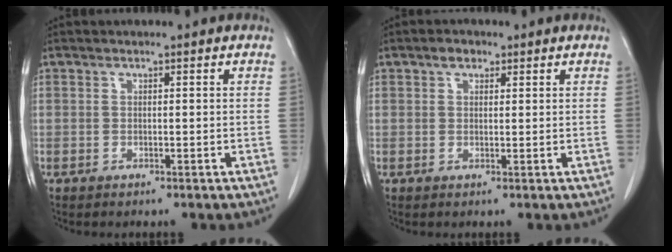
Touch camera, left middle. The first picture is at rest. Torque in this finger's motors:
{"motor_torque": [0.33, -0.30, 0.00, 0.01]}